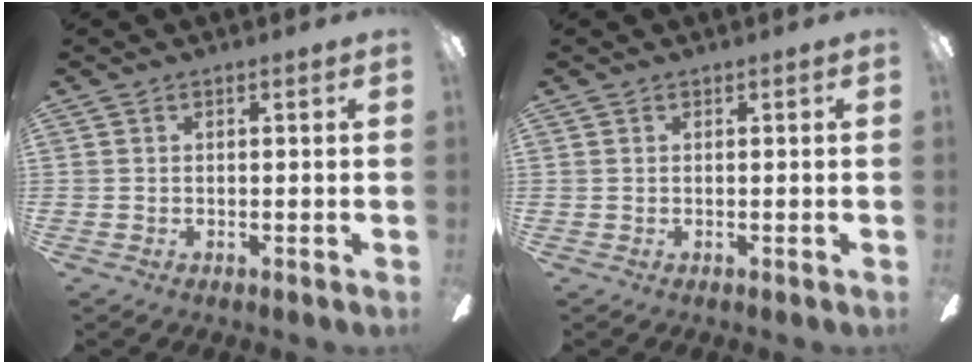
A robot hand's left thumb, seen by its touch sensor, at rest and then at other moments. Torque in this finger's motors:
{"motor_torque": [-0.03, -0.03, 0.05, -0.01, 0.00]}